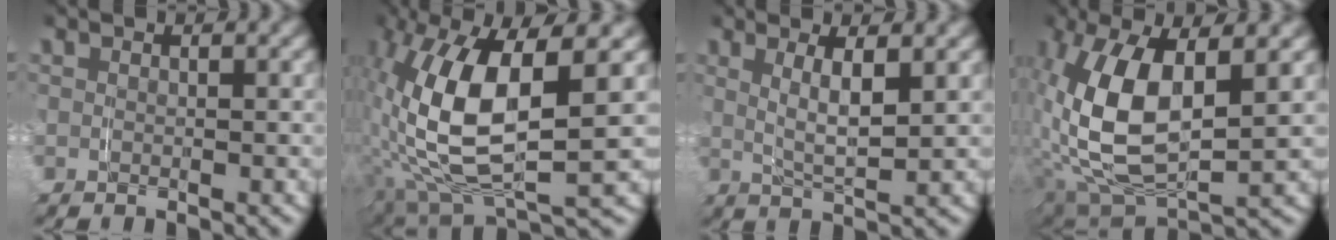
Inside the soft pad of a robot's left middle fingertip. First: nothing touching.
{"total": 12.4, "force": [-0.5, 5.7, 11.0], "torque": [-0.242, -0.023, 0.011]}
{"total": 3.6, "force": [0.7, 0.7, 3.5], "torque": [-0.060, 0.000, 0.013]}
{"total": 10.4, "force": [-0.4, 5.7, 8.7], "torque": [-0.217, -0.025, 0.014]}